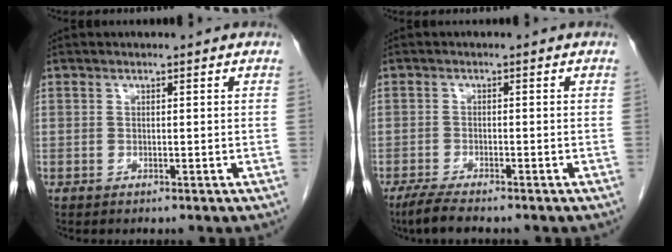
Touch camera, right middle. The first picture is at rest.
{"total": 3.8, "force": [-3.1, 0.4, 2.2], "torque": [-0.048, -0.010, -0.054]}